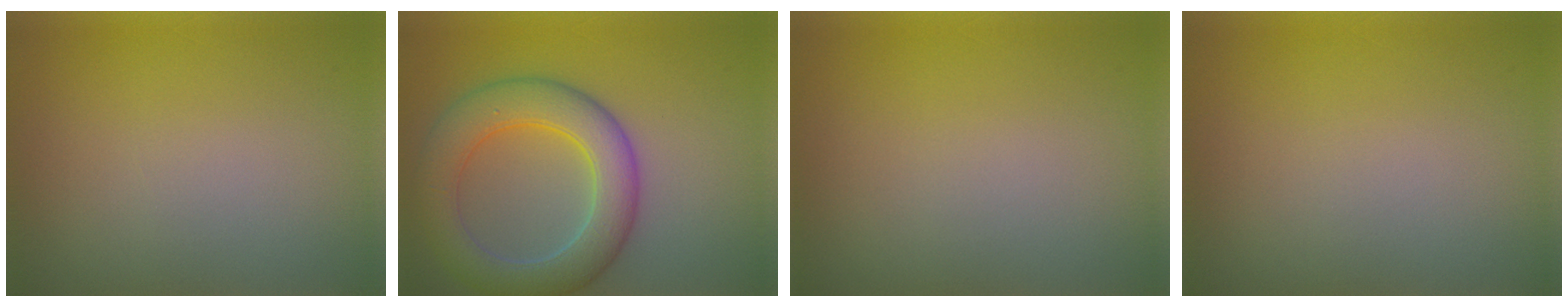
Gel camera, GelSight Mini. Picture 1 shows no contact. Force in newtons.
{"total": 6.8, "press": 6.8, "slide": 0.5}
{"total": 0.0}
{"total": 0.0}